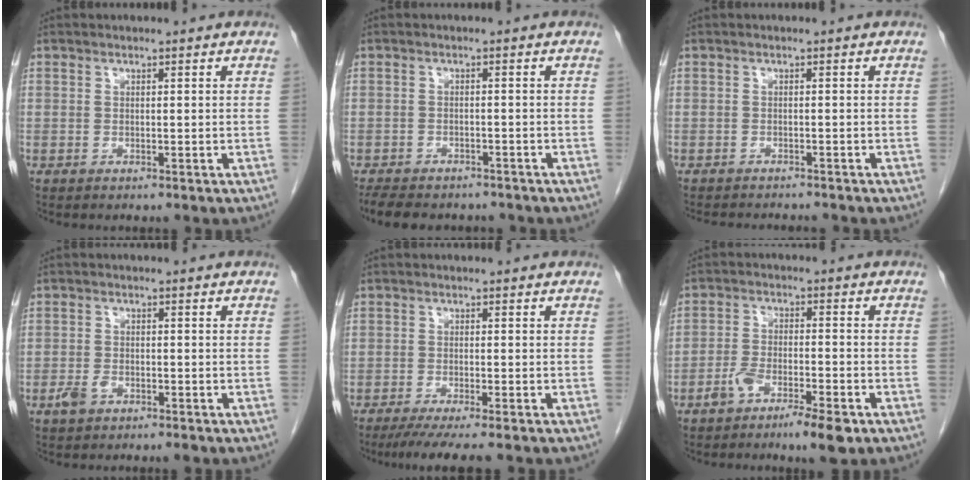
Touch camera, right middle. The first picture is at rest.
{"total": 10.5, "force": [-8.8, 4.0, 4.0], "torque": [-0.079, -0.003, -0.118]}
{"total": 5.9, "force": [-5.6, 1.0, 1.6], "torque": [-0.016, -0.005, -0.078]}
{"total": 2.7, "force": [-1.5, 1.3, 1.8], "torque": [-0.037, 0.001, -0.025]}
{"total": 6.4, "force": [-5.2, -0.2, 3.8], "torque": [-0.051, -0.015, -0.081]}
{"total": 6.8, "force": [-4.3, 1.4, 5.1], "torque": [-0.094, 0.002, -0.070]}